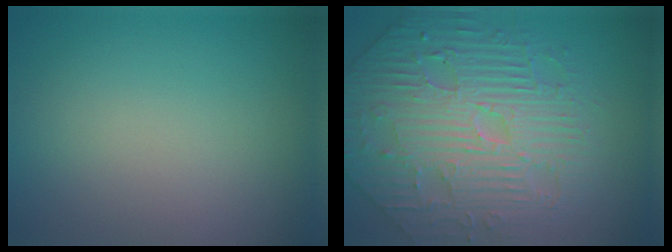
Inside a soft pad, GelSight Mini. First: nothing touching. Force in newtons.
{"total": 6.9, "press": 5.9, "slide": 3.5}